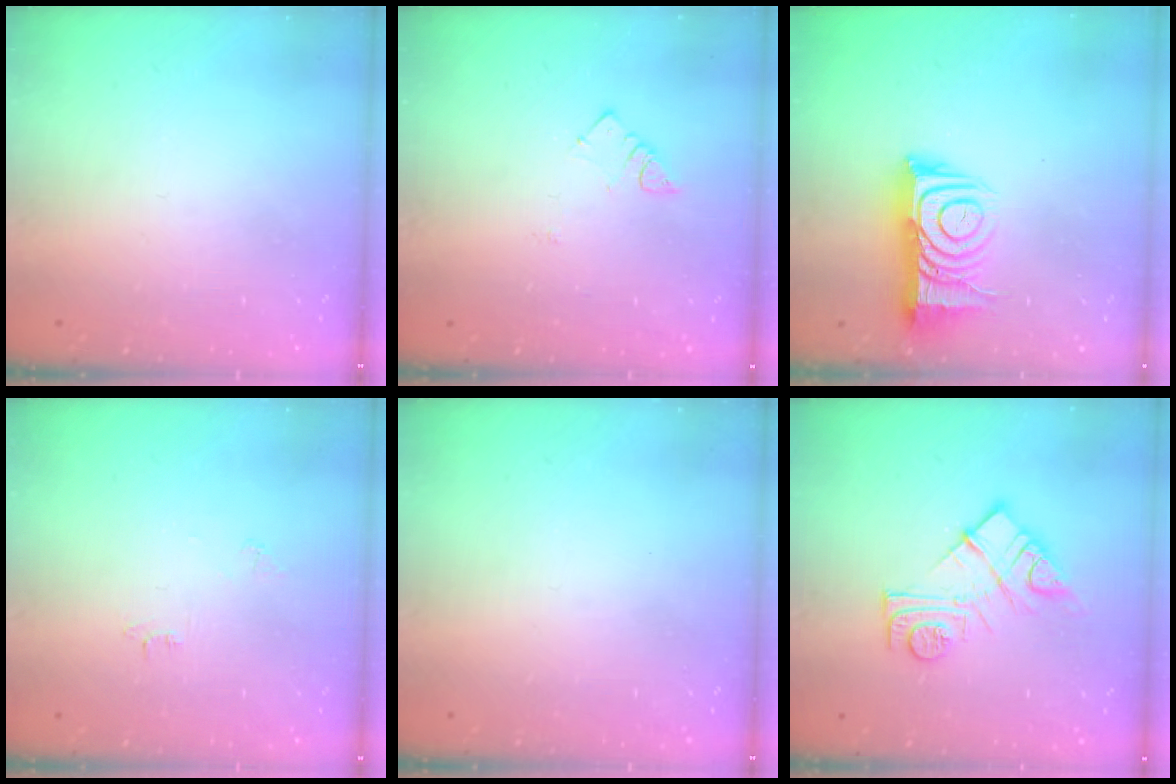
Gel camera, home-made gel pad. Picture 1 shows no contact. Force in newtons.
{"total": 3.2, "press": 3.1, "slide": 0.4}
{"total": 12.1, "press": 12.0, "slide": 0.9}
{"total": 3.8, "press": 3.8, "slide": 0.5}
{"total": 0.0}
{"total": 13.0, "press": 12.9, "slide": 0.9}